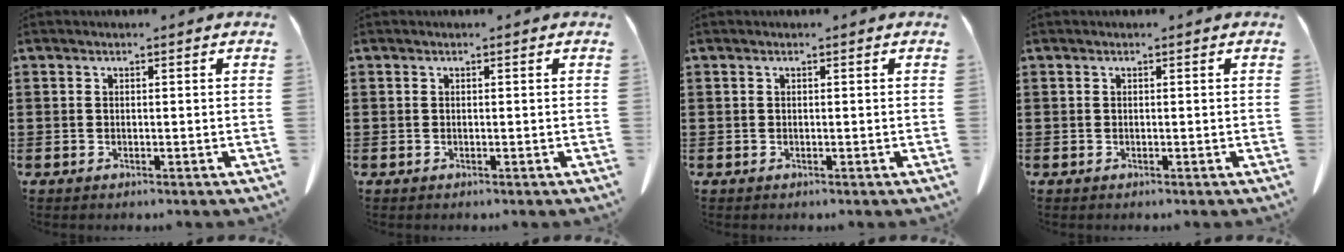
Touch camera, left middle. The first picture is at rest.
{"total": 0.0}
{"total": 0.0}
{"total": 0.0}